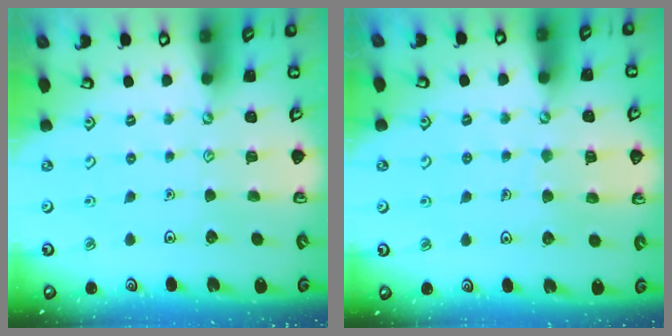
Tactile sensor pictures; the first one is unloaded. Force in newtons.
{"total": 4.8, "press": 4.8, "slide": 0.4}